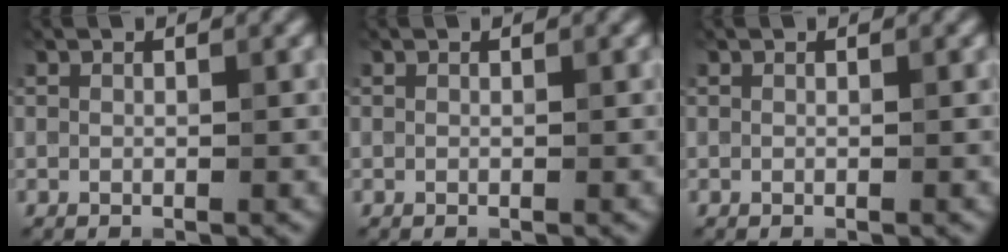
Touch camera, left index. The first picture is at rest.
{"total": 0.0}
{"total": 0.0}